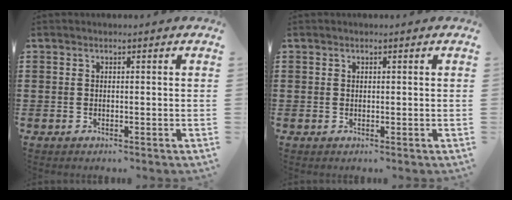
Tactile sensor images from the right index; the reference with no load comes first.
{"total": 0.0}